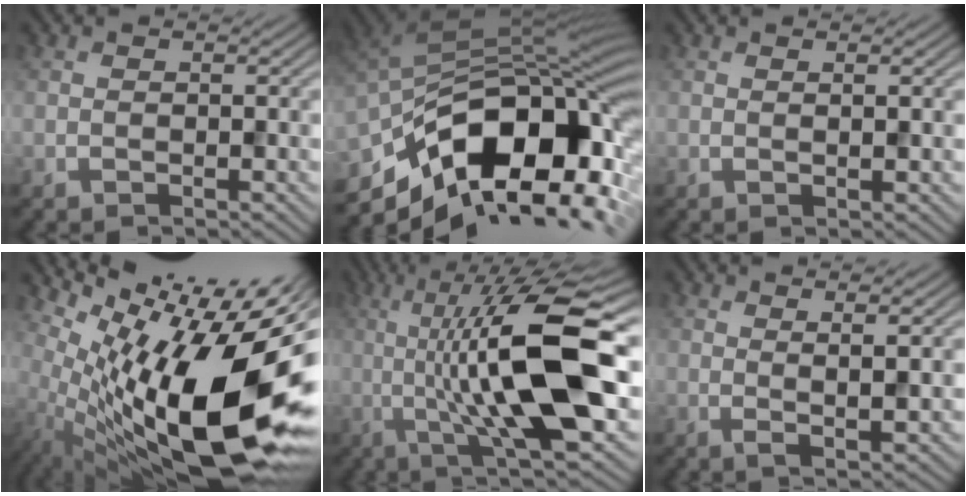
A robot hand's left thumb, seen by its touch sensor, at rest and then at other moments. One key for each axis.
{"total": 16.2, "fx": -7.0, "fy": 8.4, "fz": 12.0, "tx": -0.206, "ty": -0.021, "tz": -0.109}
{"total": 0.8, "fx": 0.4, "fy": 0.1, "fz": 0.7, "tx": -0.013, "ty": 0.002, "tz": 0.007}
{"total": 20.2, "fx": 0.2, "fy": 7.6, "fz": 18.7, "tx": -0.314, "ty": -0.047, "tz": 0.011}
{"total": 15.2, "fx": -0.1, "fy": 3.8, "fz": 14.8, "tx": -0.235, "ty": 0.012, "tz": -0.009}
{"total": 3.5, "fx": 1.7, "fy": 0.6, "fz": 3.0, "tx": -0.051, "ty": -0.006, "tz": 0.032}